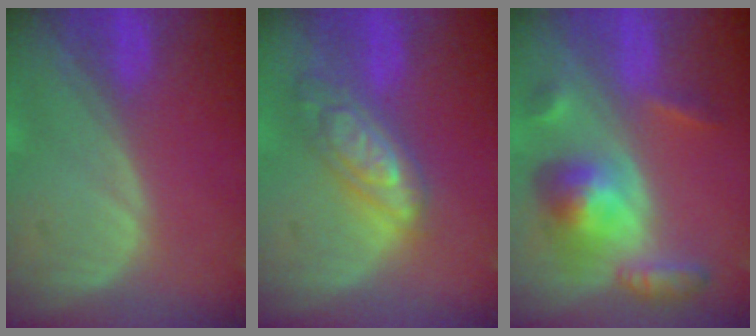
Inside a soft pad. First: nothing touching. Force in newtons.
{"total": 7.5, "press": 7.5, "slide": 0.5}
{"total": 8.1, "press": 8.1, "slide": 0.5}